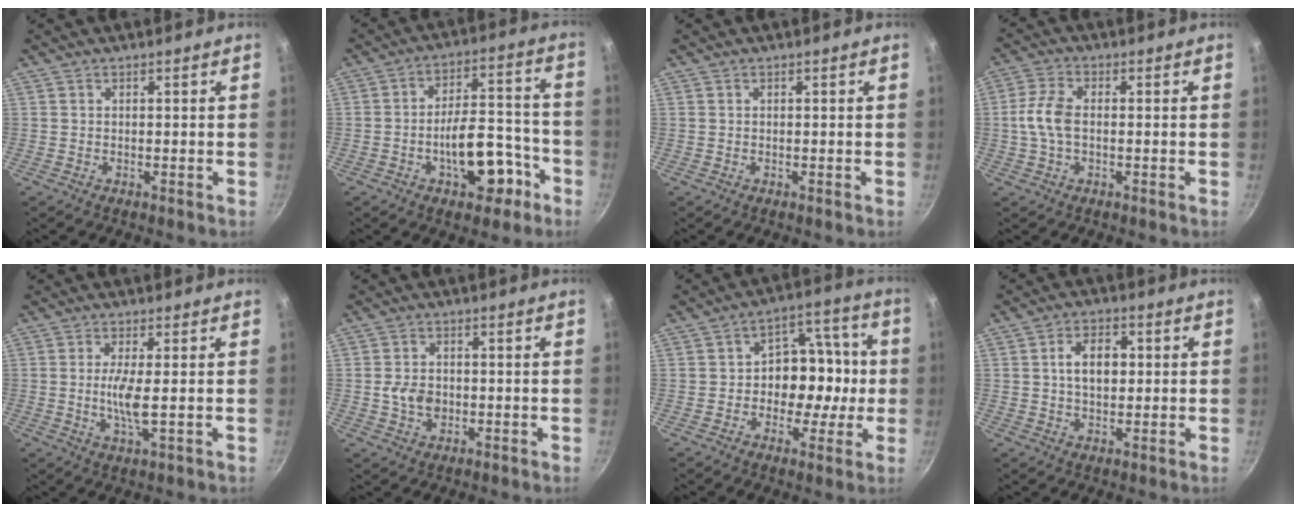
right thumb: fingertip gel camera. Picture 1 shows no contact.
{"total": 13.9, "force": [-5.9, 7.0, 10.4], "torque": [-0.115, 0.064, -0.075]}
{"total": 0.0}
{"total": 6.4, "force": [-0.3, 3.7, 5.2], "torque": [-0.108, 0.017, -0.012]}
{"total": 5.2, "force": [-0.1, 0.8, 5.1], "torque": [-0.113, -0.007, -0.001]}
{"total": 4.8, "force": [-0.6, 3.6, 3.1], "torque": [-0.045, 0.005, -0.012]}
{"total": 12.4, "force": [-1.4, 9.2, 8.1], "torque": [-0.057, 0.039, -0.030]}
{"total": 7.1, "force": [0.8, 4.7, 5.3], "torque": [-0.067, 0.010, 0.010]}